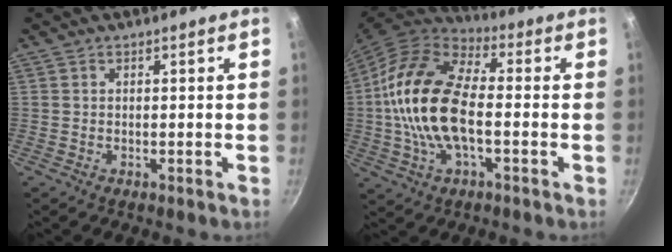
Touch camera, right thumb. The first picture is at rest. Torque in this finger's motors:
{"motor_torque": [-0.54, 1.85, 2.22, -0.55, 0.69]}